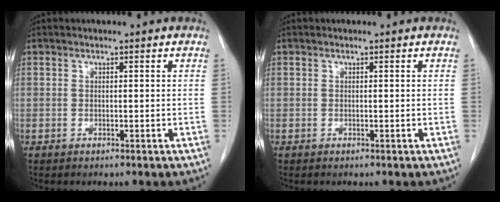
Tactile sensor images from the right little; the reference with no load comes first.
{"total": 0.0}